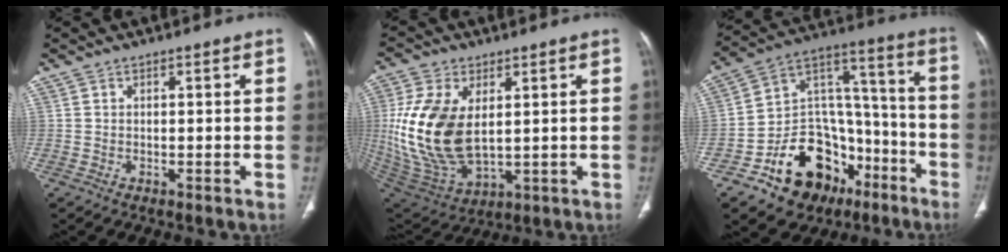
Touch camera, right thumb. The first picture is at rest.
{"total": 18.9, "force": [2.4, 10.9, 15.3], "torque": [-0.318, -0.020, 0.063]}
{"total": 23.3, "force": [-11.8, 16.0, 12.1], "torque": [-0.126, 0.113, -0.178]}